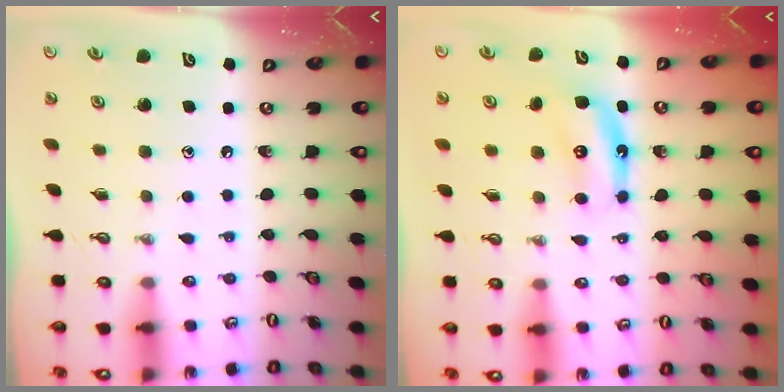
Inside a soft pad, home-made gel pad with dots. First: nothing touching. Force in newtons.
{"total": 6.2, "press": 6.1, "slide": 1.0}